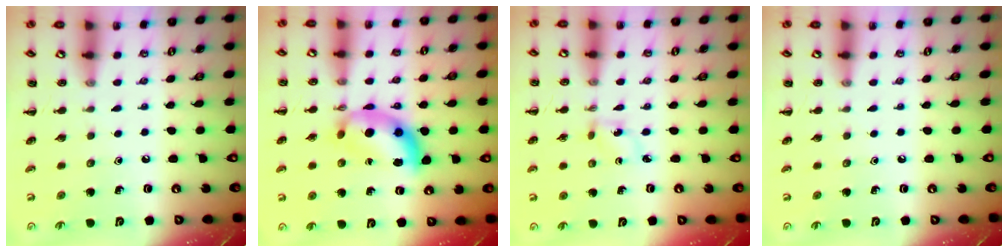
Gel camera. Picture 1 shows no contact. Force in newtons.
{"total": 11.1, "press": 11.1, "slide": 0.4}
{"total": 2.5, "press": 2.3, "slide": 1.0}
{"total": 0.0}